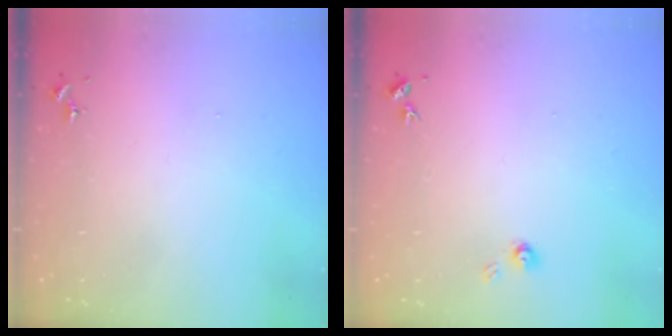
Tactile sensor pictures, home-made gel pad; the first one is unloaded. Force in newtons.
{"total": 3.9, "press": 3.8, "slide": 0.4}